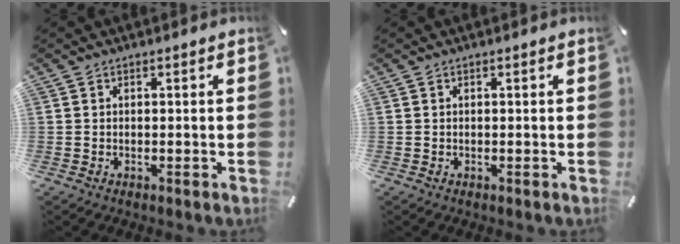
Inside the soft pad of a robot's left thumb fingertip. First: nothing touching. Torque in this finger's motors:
{"motor_torque": [0.00, 0.00, 0.01, 0.02, 0.00]}